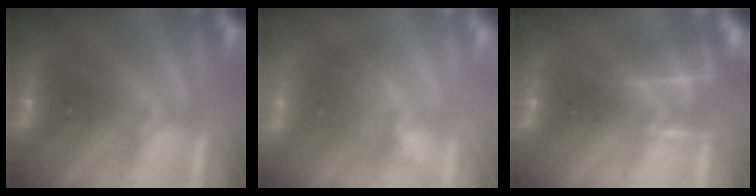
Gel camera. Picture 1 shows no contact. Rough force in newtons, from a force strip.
{"total": 2.1}
{"total": 4.6}